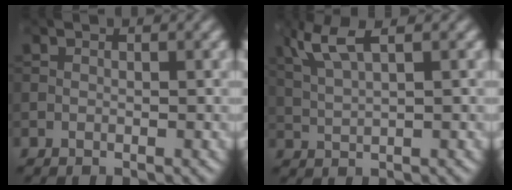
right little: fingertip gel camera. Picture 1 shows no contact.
{"total": 3.8, "force": [2.0, 0.9, 3.1], "torque": [-0.069, 0.008, 0.044]}